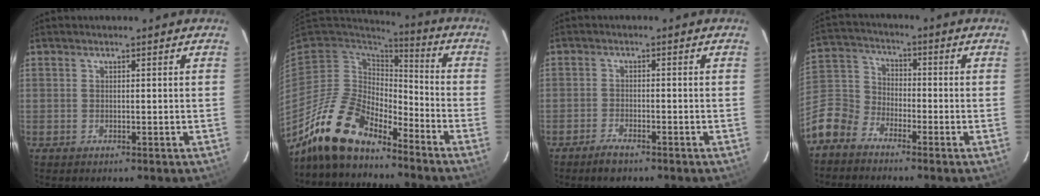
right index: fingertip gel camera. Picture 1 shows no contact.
{"total": 15.4, "force": [-12.7, 5.4, 6.8], "torque": [-0.138, -0.010, -0.238]}
{"total": 3.3, "force": [-2.6, 1.0, 1.6], "torque": [-0.048, -0.003, -0.053]}
{"total": 10.3, "force": [-7.0, 6.6, 3.5], "torque": [-0.094, 0.024, -0.154]}